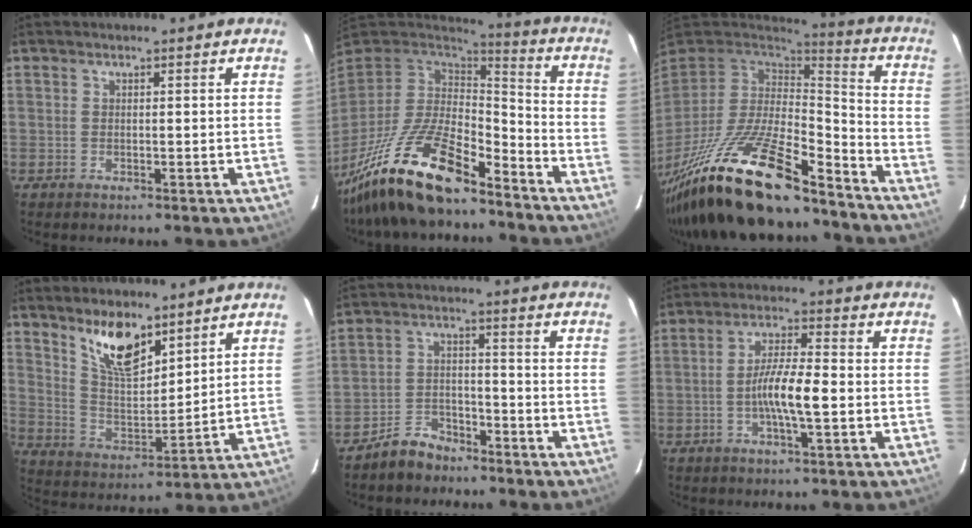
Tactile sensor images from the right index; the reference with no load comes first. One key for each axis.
{"total": 21.0, "fx": -15.0, "fy": 6.1, "fz": 13.4, "tx": -0.274, "ty": -0.037, "tz": -0.272}
{"total": 28.1, "fx": -20.4, "fy": 7.5, "fz": 17.8, "tx": -0.345, "ty": -0.058, "tz": -0.343}
{"total": 11.2, "fx": 7.9, "fy": 4.1, "fz": 6.8, "tx": -0.119, "ty": -0.004, "tz": 0.156}
{"total": 6.3, "fx": -5.2, "fy": 3.2, "fz": 1.4, "tx": -0.041, "ty": 0.019, "tz": -0.088}
{"total": 7.2, "fx": -1.7, "fy": 0.8, "fz": 6.9, "tx": -0.129, "ty": 0.003, "tz": -0.033}